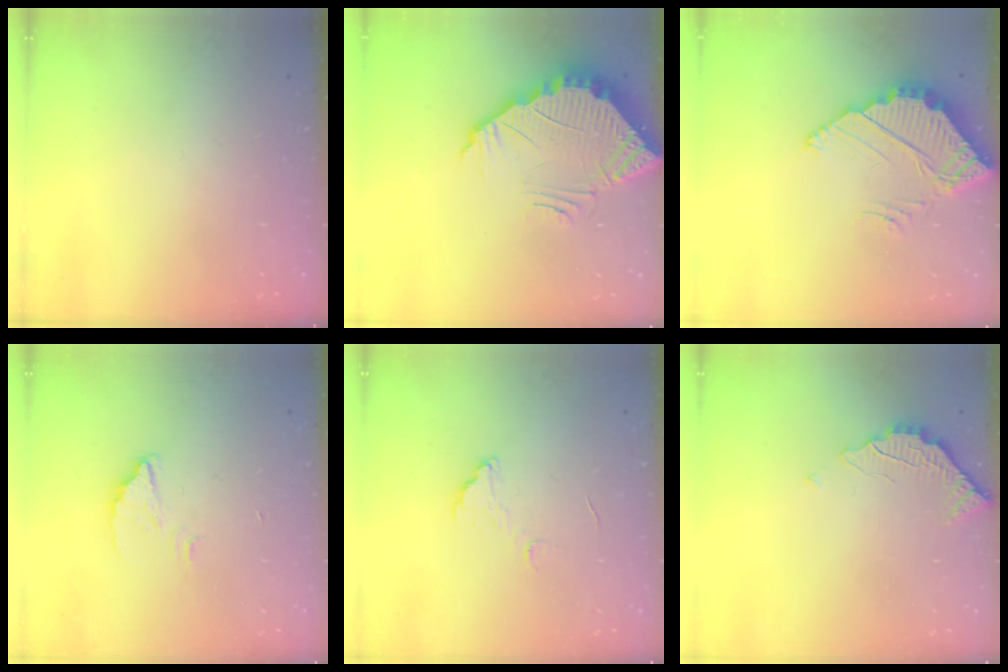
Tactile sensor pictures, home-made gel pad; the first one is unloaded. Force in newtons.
{"total": 5.0, "press": 5.0, "slide": 0.3}
{"total": 5.0, "press": 5.0, "slide": 0.2}
{"total": 2.4, "press": 2.4, "slide": 0.1}
{"total": 5.9, "press": 5.9, "slide": 0.4}
{"total": 2.4, "press": 2.4, "slide": 0.2}